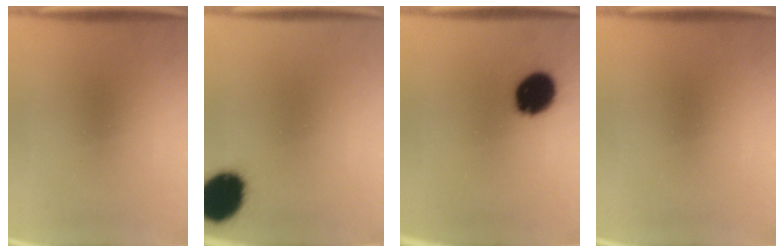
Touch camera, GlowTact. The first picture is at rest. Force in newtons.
{"total": 15.4}
{"total": 12.6}
{"total": 0.0}